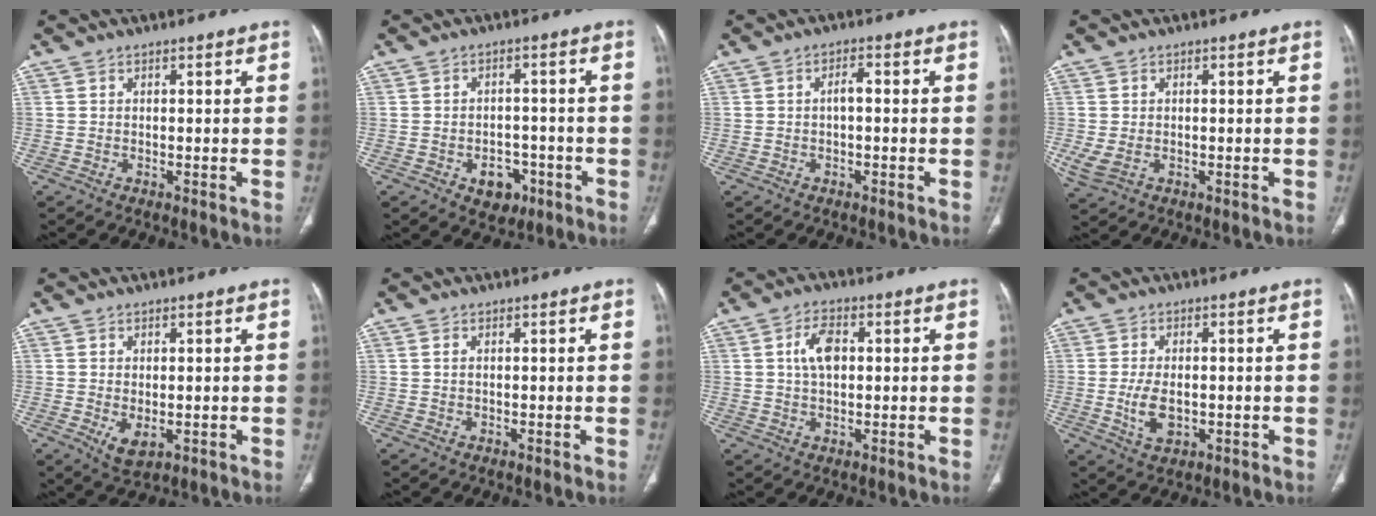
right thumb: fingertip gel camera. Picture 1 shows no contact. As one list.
[{"total": 5.8, "force": [-2.8, 4.2, 2.9], "torque": [-0.012, 0.022, -0.031]}, {"total": 2.0, "force": [-0.2, 0.8, 1.8], "torque": [-0.029, 0.008, -0.004]}, {"total": 3.3, "force": [-0.5, 2.2, 2.3], "torque": [-0.064, -0.002, 0.001]}, {"total": 3.7, "force": [-0.8, 2.0, 3.0], "torque": [-0.049, -0.009, 0.001]}, {"total": 0.6, "force": [0.2, 0.3, 0.4], "torque": [-0.012, 0.006, 0.005]}, {"total": 5.5, "force": [1.0, 3.2, 4.4], "torque": [-0.080, 0.005, 0.017]}, {"total": 5.5, "force": [-0.8, 3.2, 4.5], "torque": [-0.085, -0.004, -0.007]}]